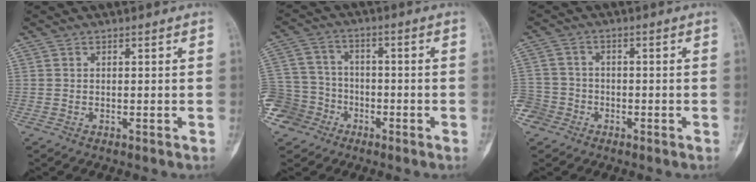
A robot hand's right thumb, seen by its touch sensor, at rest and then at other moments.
{"total": 11.0, "force": [-5.8, 9.2, 2.0], "torque": [-0.032, 0.043, -0.106]}
{"total": 5.5, "force": [-2.8, 4.7, 0.4], "torque": [0.005, 0.021, -0.057]}